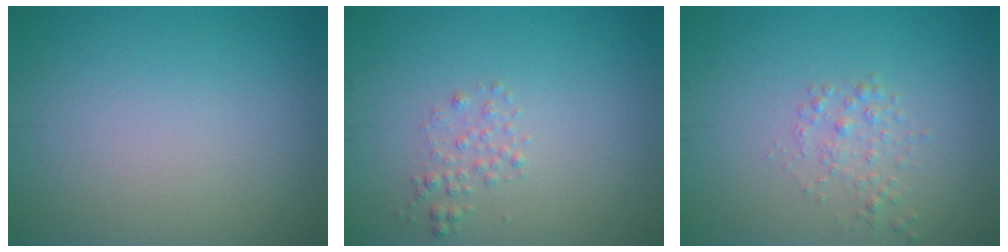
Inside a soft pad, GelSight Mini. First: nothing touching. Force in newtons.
{"total": 1.2, "press": 1.2, "slide": 0.1}
{"total": 1.4, "press": 1.4, "slide": 0.1}